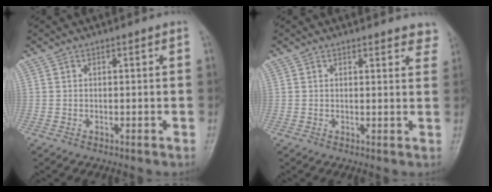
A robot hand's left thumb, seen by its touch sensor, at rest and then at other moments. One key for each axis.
{"total": 4.5, "fx": 4.1, "fy": 1.4, "fz": 1.2, "tx": 0.014, "ty": -0.018, "tz": 0.031}